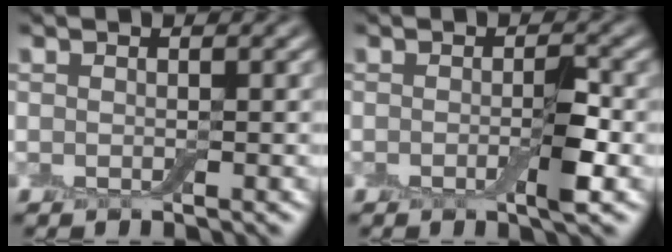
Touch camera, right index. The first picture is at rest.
{"total": 2.3, "force": [-0.6, 0.4, 2.2], "torque": [-0.034, -0.001, -0.013]}